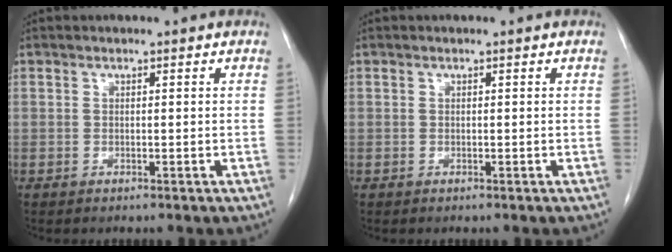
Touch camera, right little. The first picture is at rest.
{"total": 0.0}